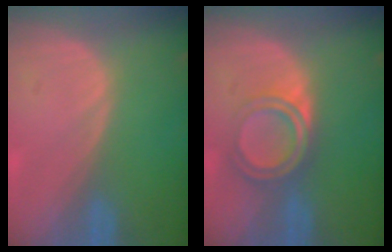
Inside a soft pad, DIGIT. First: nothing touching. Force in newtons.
{"total": 5.5, "press": 5.0, "slide": 2.3}